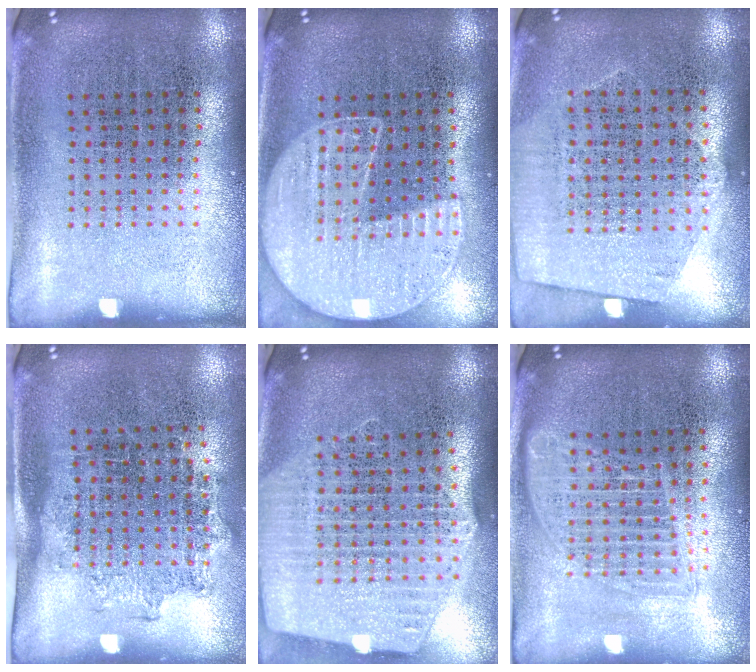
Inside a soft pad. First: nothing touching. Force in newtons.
{"total": 1.3, "press": 1.3, "slide": 0.2}
{"total": 1.2, "press": 1.0, "slide": 0.7}
{"total": 1.3, "press": 1.0, "slide": 0.8}
{"total": 2.6, "press": 2.3, "slide": 1.3}
{"total": 1.6, "press": 1.4, "slide": 0.8}